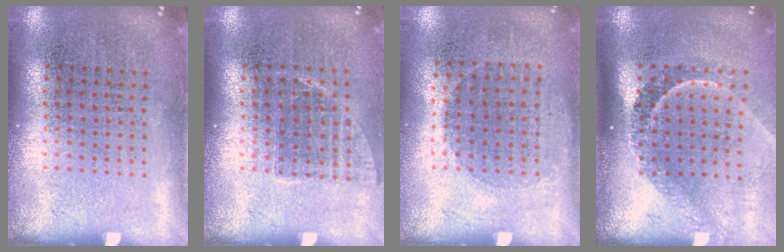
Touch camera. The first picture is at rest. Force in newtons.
{"total": 1.0, "press": 0.8, "slide": 0.5}
{"total": 1.0, "press": 0.9, "slide": 0.4}
{"total": 2.2, "press": 1.5, "slide": 1.5}